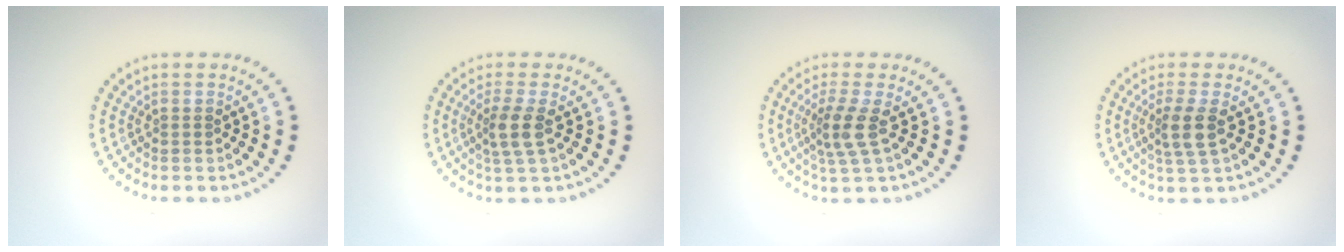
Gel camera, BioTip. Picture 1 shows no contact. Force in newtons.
{"total": 2.5, "press": 2.1, "slide": 1.3}
{"total": 2.8, "press": 2.1, "slide": 1.8}
{"total": 2.6, "press": 2.2, "slide": 1.5}